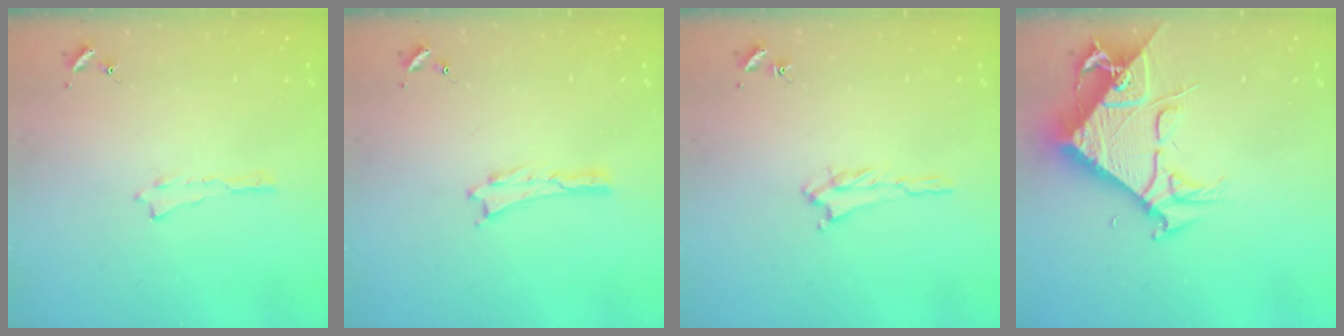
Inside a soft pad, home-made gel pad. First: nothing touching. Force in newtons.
{"total": 0.0}
{"total": 1.2, "press": 1.1, "slide": 0.5}
{"total": 9.0, "press": 9.0, "slide": 0.9}